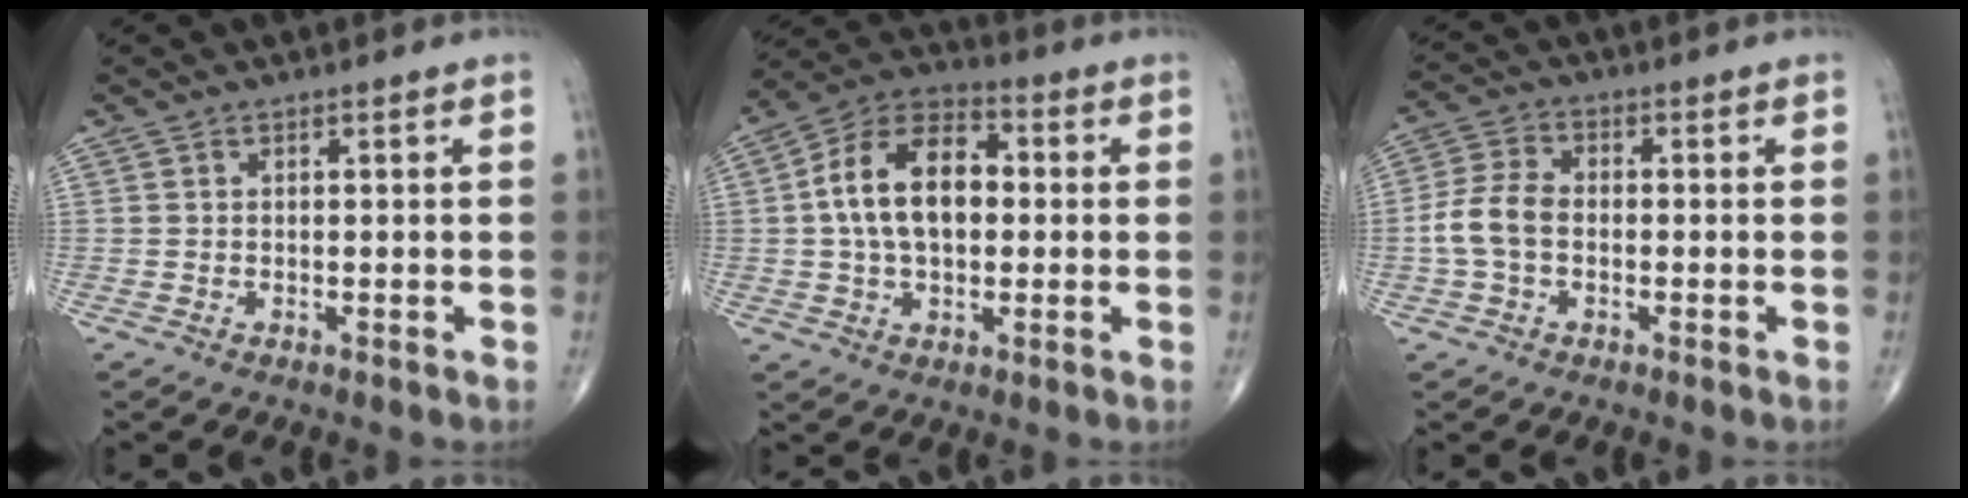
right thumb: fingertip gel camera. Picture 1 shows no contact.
{"total": 15.0, "force": [1.1, 9.2, 11.8], "torque": [-0.195, 0.029, 0.009]}
{"total": 6.9, "force": [-1.1, 4.6, 5.0], "torque": [-0.108, 0.022, -0.029]}